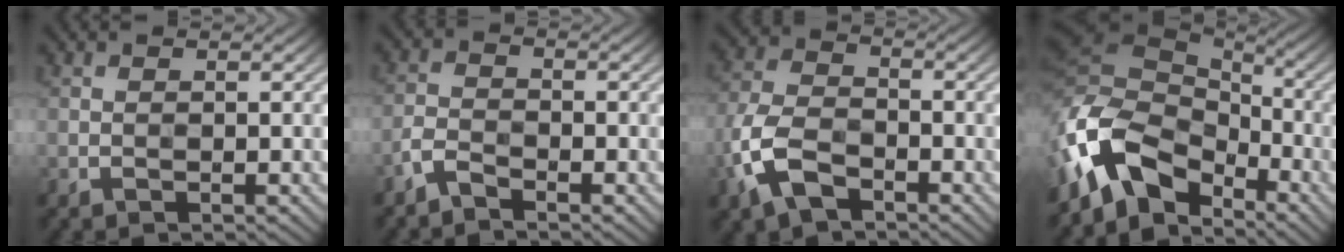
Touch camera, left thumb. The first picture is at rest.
{"total": 2.8, "force": [-2.4, 0.7, 1.2], "torque": [-0.028, -0.001, -0.063]}
{"total": 8.6, "force": [-4.4, 4.7, 5.7], "torque": [-0.143, -0.003, -0.104]}
{"total": 13.4, "force": [-5.8, 8.4, 8.6], "torque": [-0.199, -0.003, -0.121]}